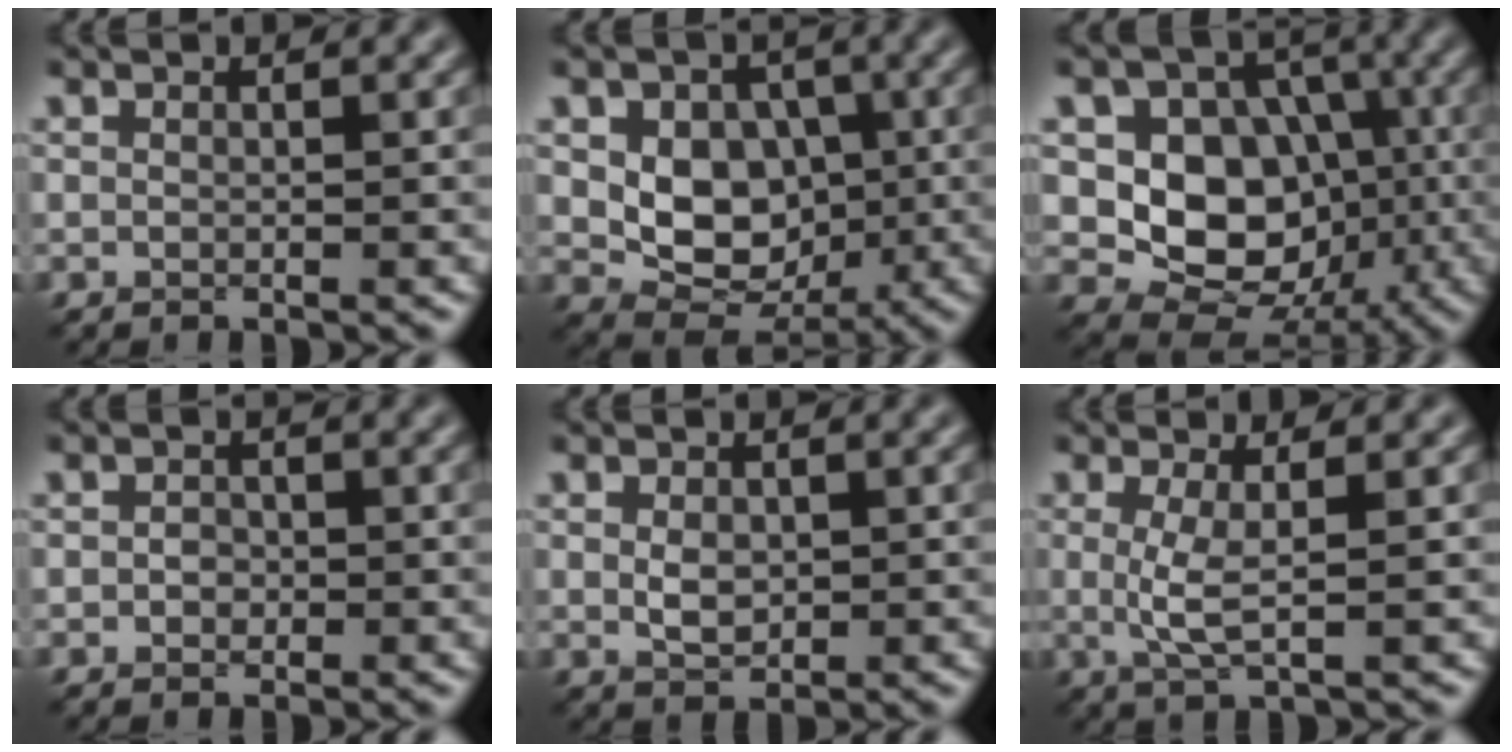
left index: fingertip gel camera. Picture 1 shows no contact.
{"total": 6.8, "force": [0.0, 5.2, 4.4], "torque": [-0.074, -0.007, -0.004]}
{"total": 9.3, "force": [-0.8, 7.4, 5.6], "torque": [-0.090, -0.007, -0.033]}
{"total": 1.1, "force": [-0.3, 1.0, 0.5], "torque": [-0.007, -0.002, -0.008]}
{"total": 1.9, "force": [0.0, 1.3, 1.4], "torque": [-0.029, -0.001, 0.000]}
{"total": 2.5, "force": [0.1, 0.3, 2.5], "torque": [-0.062, -0.004, 0.000]}